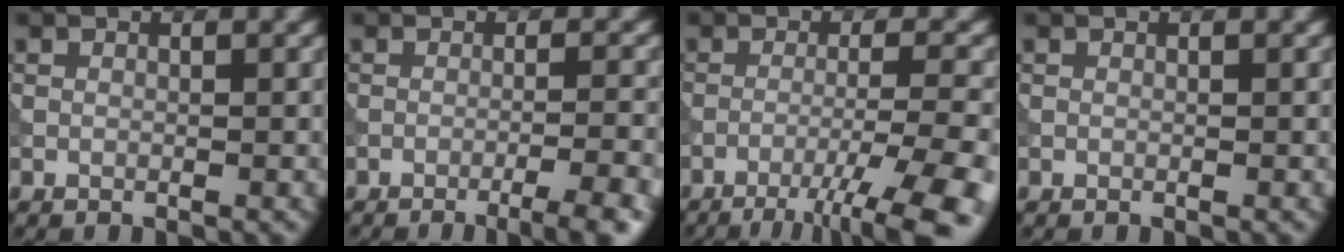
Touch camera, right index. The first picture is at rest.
{"total": 5.5, "force": [-3.2, 1.2, 4.2], "torque": [-0.045, 0.014, -0.045]}
{"total": 8.9, "force": [-5.7, 1.2, 6.7], "torque": [-0.098, 0.004, -0.081]}
{"total": 0.0}